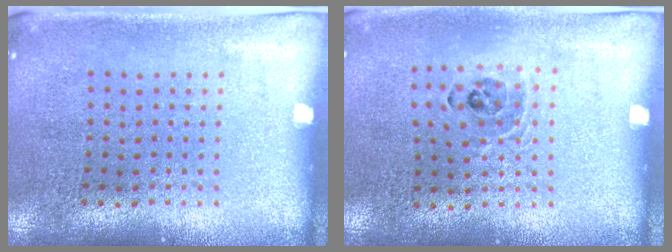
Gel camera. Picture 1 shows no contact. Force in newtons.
{"total": 0.8, "press": 0.8, "slide": 0.2}